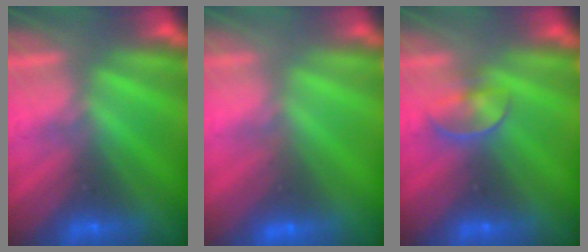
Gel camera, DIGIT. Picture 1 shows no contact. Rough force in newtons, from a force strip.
{"total": 4.7}
{"total": 2.3}